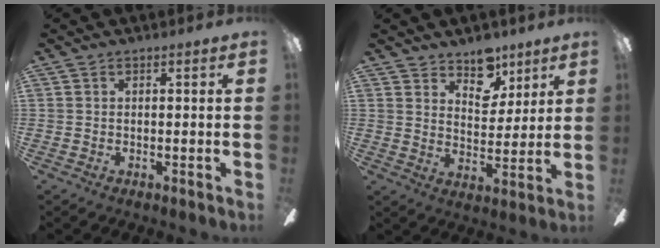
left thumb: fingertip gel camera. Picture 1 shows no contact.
{"total": 9.0, "force": [6.6, 5.1, 3.4], "torque": [-0.032, -0.040, 0.118]}